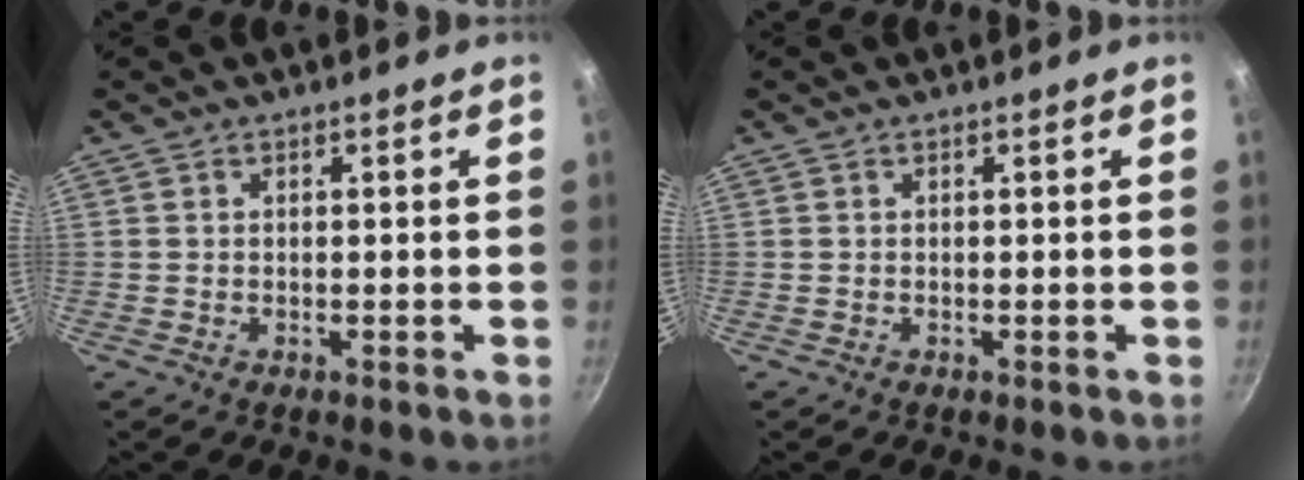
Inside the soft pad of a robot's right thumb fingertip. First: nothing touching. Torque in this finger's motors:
{"motor_torque": [-0.02, -0.03, 0.02, 0.00, 0.00]}